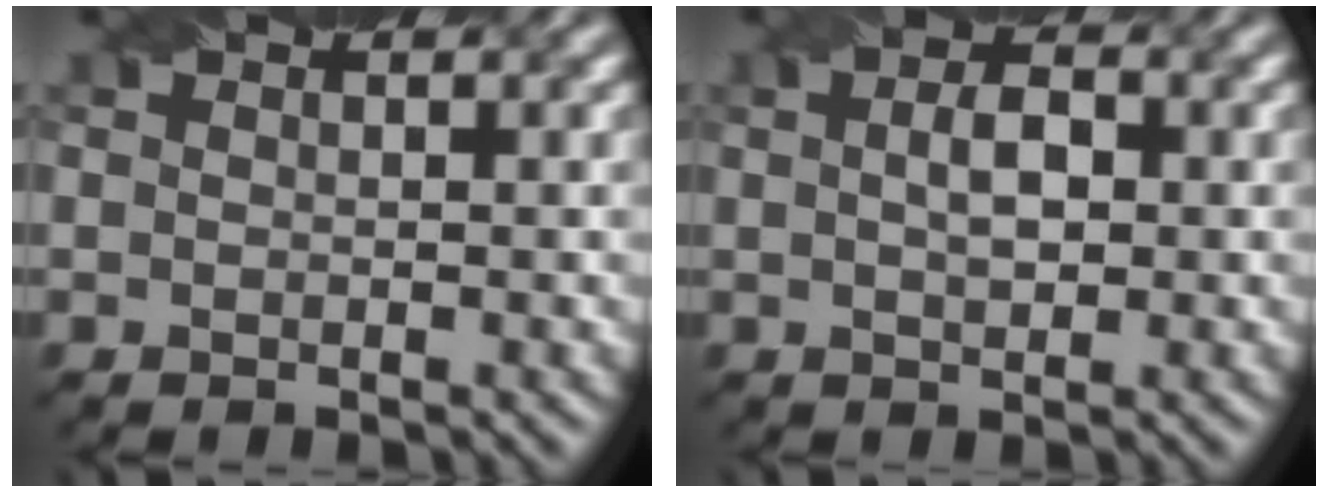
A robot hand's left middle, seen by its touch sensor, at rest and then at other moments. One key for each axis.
{"total": 2.7, "fx": 0.1, "fy": 1.4, "fz": 2.3, "tx": -0.048, "ty": 0.006, "tz": 0.003}